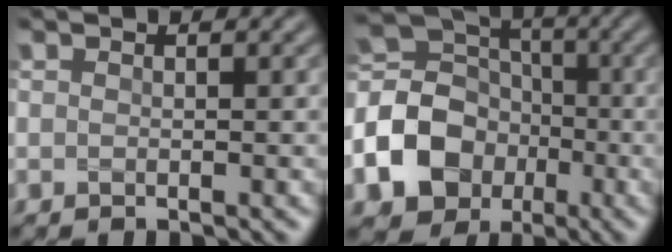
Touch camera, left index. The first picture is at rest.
{"total": 12.1, "force": [-3.7, 10.3, 5.0], "torque": [-0.110, -0.013, -0.085]}